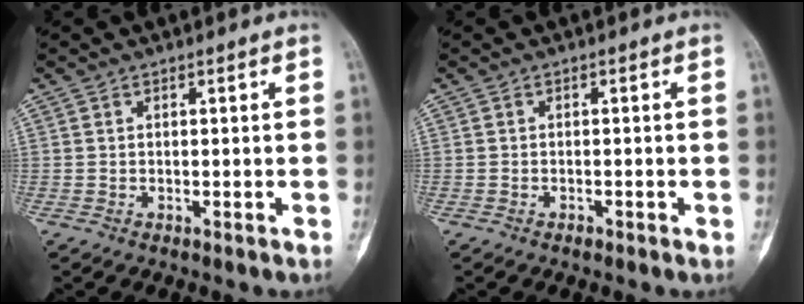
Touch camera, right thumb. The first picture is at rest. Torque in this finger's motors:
{"motor_torque": [0.19, 0.09, -0.17, -0.12, 0.05]}